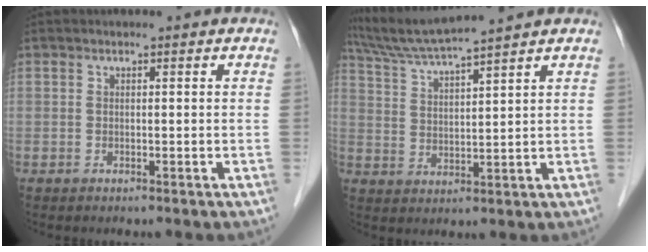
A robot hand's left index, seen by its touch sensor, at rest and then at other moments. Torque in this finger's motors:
{"motor_torque": [0.39, -0.51, 0.10, 0.02]}